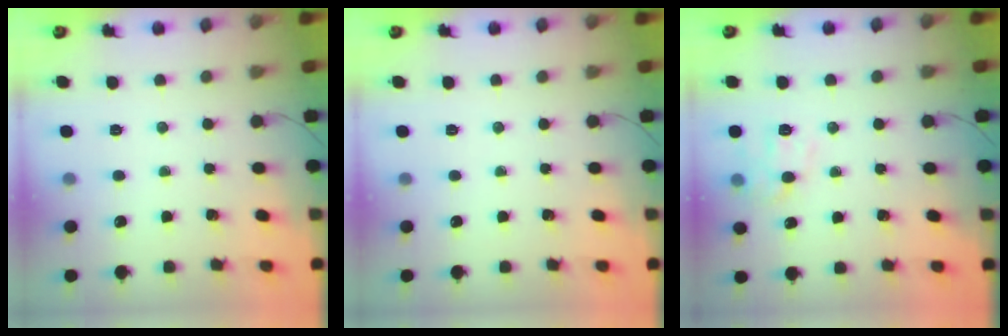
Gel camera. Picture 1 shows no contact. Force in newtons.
{"total": 0.0}
{"total": 9.2, "press": 9.1, "slide": 1.0}